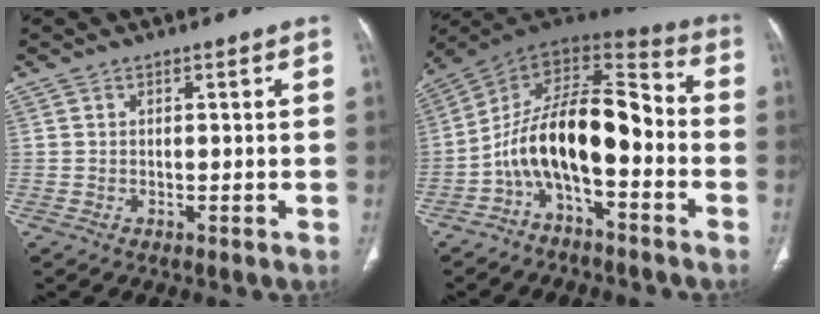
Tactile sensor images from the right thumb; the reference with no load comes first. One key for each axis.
{"total": 16.0, "fx": -4.5, "fy": 7.3, "fz": 13.6, "tx": -0.213, "ty": 0.094, "tz": -0.086}